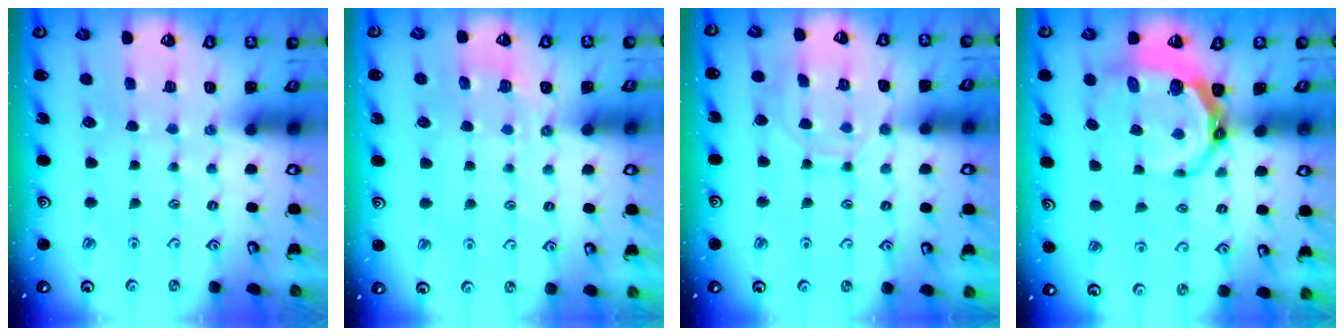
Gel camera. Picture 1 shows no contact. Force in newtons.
{"total": 3.0, "press": 2.5, "slide": 1.6}
{"total": 11.0, "press": 11.0, "slide": 0.8}
{"total": 7.0, "press": 6.2, "slide": 3.2}